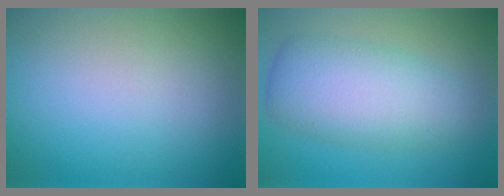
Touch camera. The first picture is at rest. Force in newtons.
{"total": 6.7, "press": 6.7, "slide": 0.0}